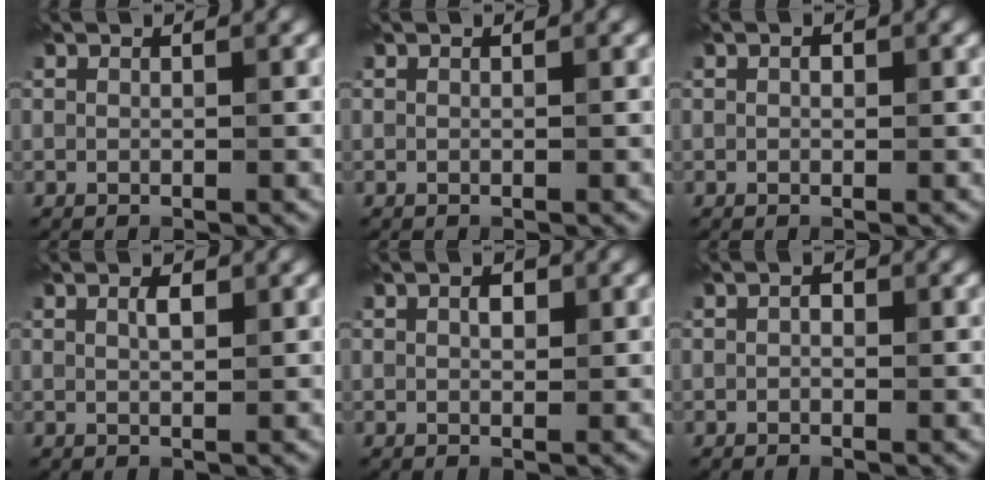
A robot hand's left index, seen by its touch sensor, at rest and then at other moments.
{"total": 0.0}
{"total": 0.6, "force": [0.1, 0.4, 0.4], "torque": [-0.006, -0.001, 0.000]}
{"total": 1.2, "force": [0.5, 0.4, 1.0], "torque": [-0.020, 0.001, 0.010]}
{"total": 1.2, "force": [0.4, 0.7, 1.0], "torque": [-0.016, 0.002, 0.006]}
{"total": 0.9, "force": [0.0, 0.6, 0.6], "torque": [-0.007, -0.002, -0.002]}